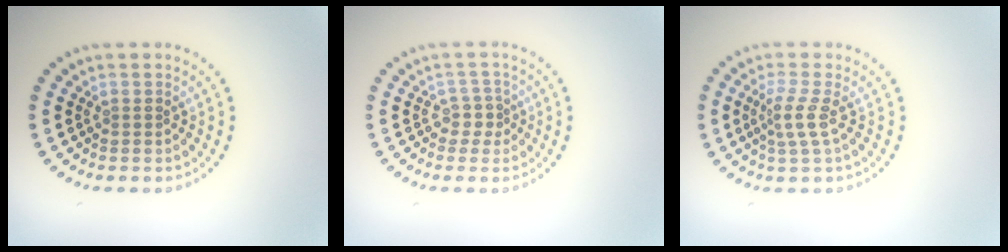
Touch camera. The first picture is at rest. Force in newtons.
{"total": 1.7, "press": 1.3, "slide": 1.0}
{"total": 2.3, "press": 1.7, "slide": 1.5}